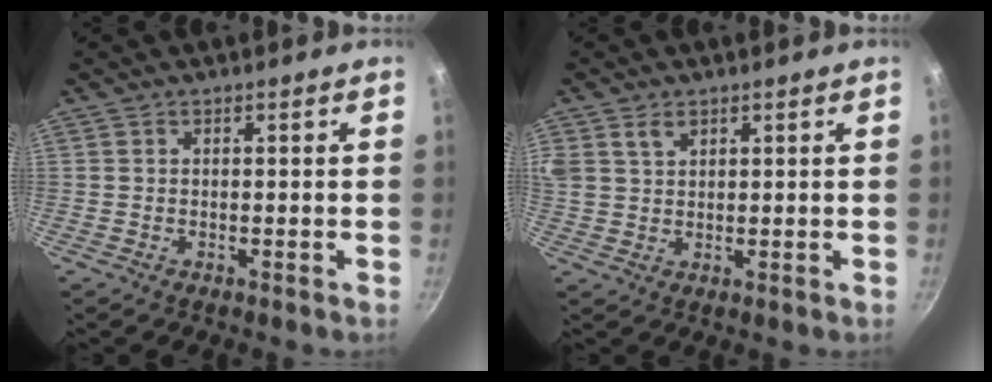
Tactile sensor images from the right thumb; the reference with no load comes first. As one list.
[{"total": 5.6, "force": [3.0, 3.8, 2.8], "torque": [-0.050, 0.005, 0.063]}]